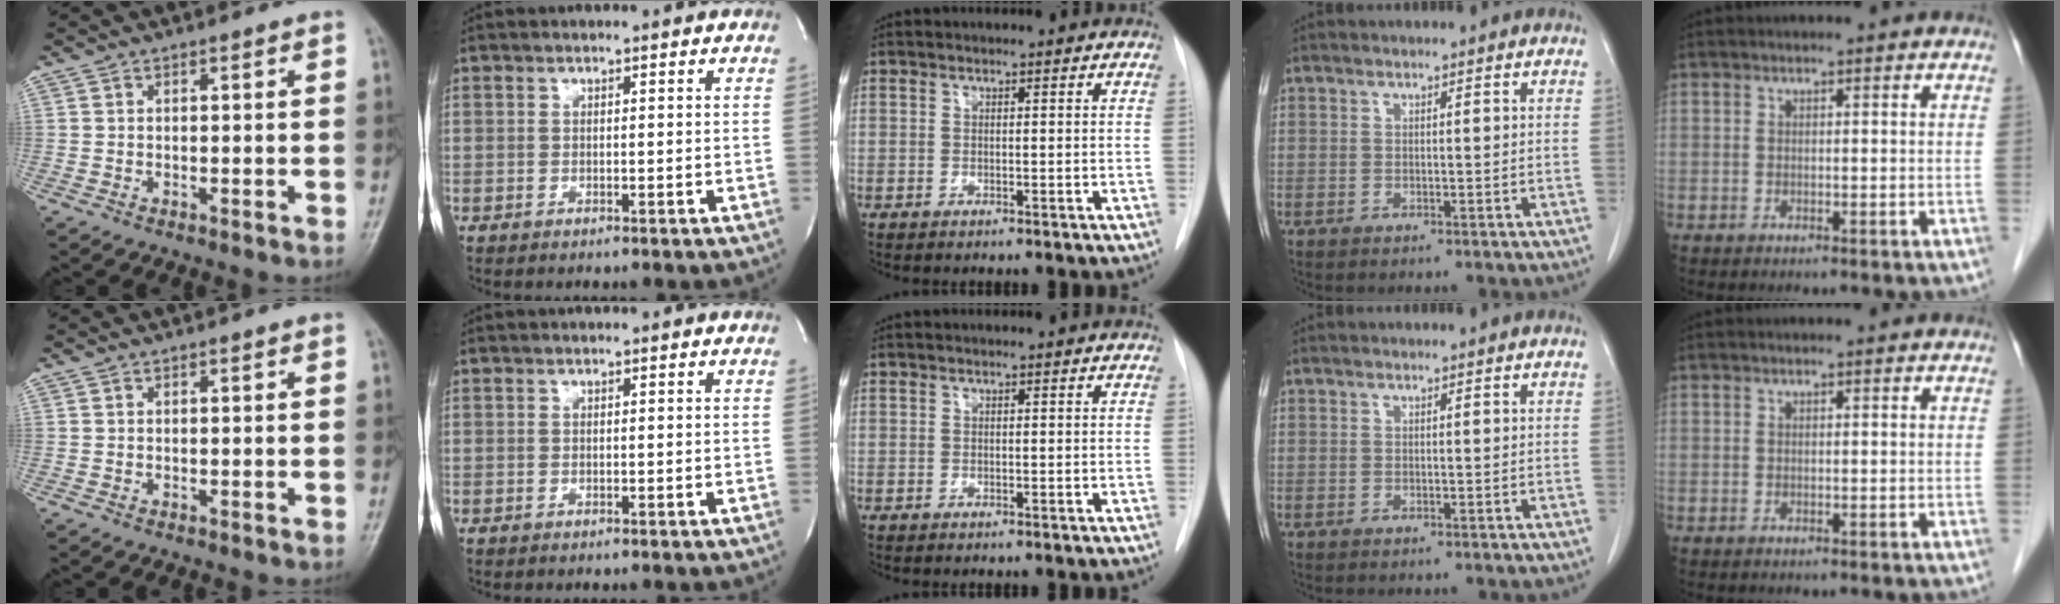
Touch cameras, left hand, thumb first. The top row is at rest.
{}